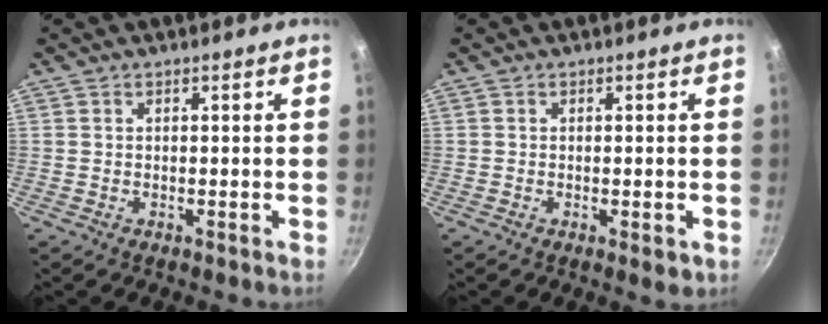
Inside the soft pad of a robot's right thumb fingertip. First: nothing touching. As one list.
[{"total": 2.4, "force": [-0.7, 0.9, 2.1], "torque": [-0.032, -0.006, -0.009]}]